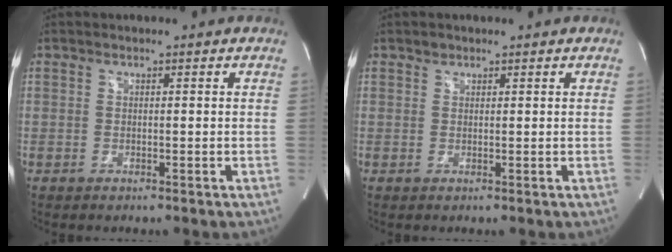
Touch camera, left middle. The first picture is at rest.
{"total": 0.7, "force": [0.5, 0.5, 0.0], "torque": [0.004, -0.001, 0.007]}